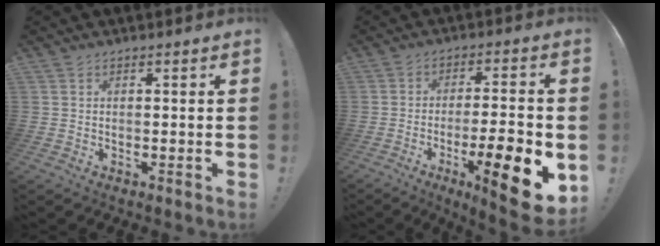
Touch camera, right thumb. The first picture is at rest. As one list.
[{"total": 16.2, "force": [-6.4, 3.6, 14.4], "torque": [-0.195, 0.025, -0.089]}]